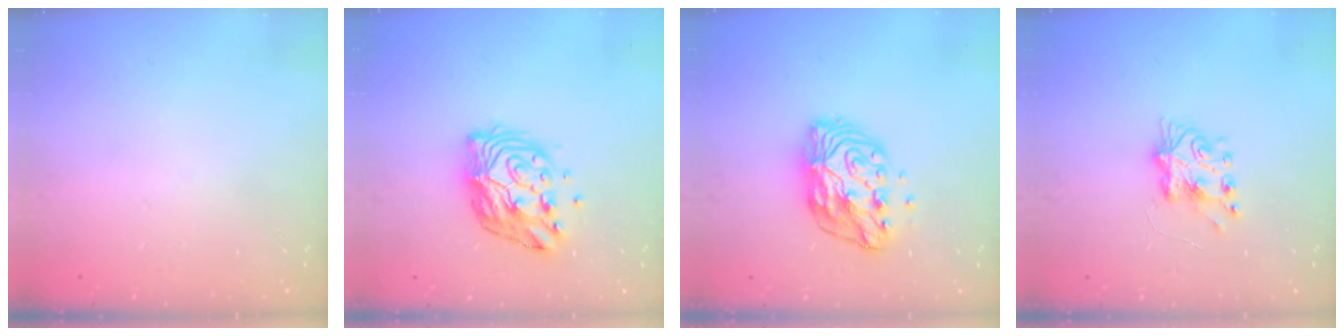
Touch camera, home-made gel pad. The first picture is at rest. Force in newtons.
{"total": 11.7, "press": 11.7, "slide": 1.1}
{"total": 13.2, "press": 13.2, "slide": 0.9}
{"total": 7.9, "press": 7.8, "slide": 1.0}